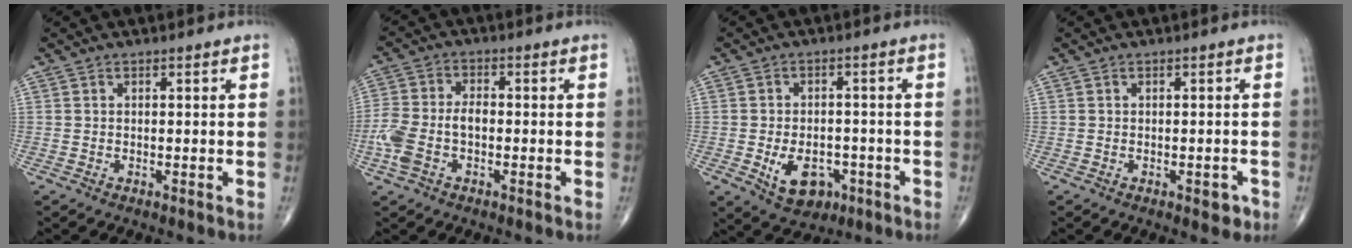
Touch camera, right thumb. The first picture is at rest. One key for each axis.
{"total": 8.7, "fx": -2.2, "fy": 5.0, "fz": 6.8, "tx": -0.165, "ty": 0.023, "tz": -0.046}
{"total": 8.2, "fx": -2.9, "fy": 5.6, "fz": 5.3, "tx": -0.064, "ty": 0.012, "tz": -0.035}
{"total": 2.2, "fx": -1.0, "fy": 1.2, "fz": 1.5, "tx": -0.006, "ty": 0.003, "tz": -0.011}